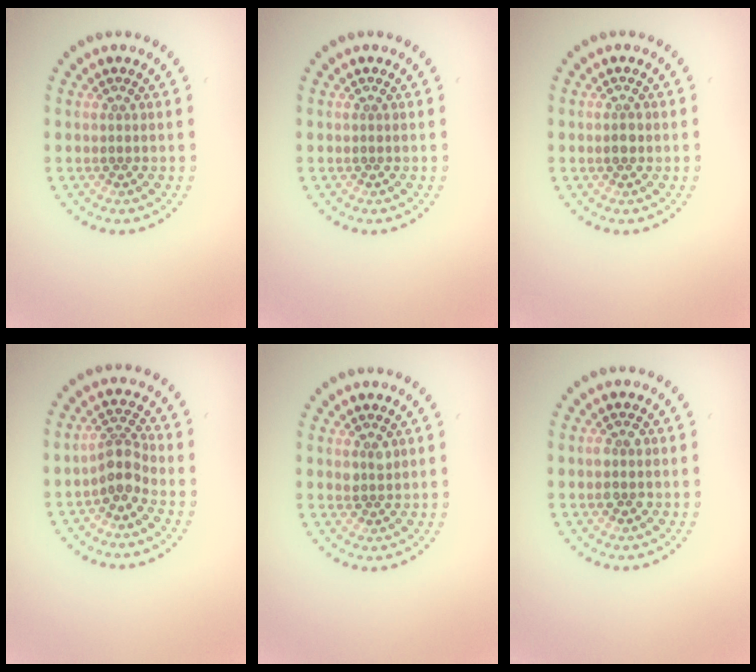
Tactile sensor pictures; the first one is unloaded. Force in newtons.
{"total": 0.0}
{"total": 1.1, "press": 1.1, "slide": 0.2}
{"total": 2.6, "press": 2.0, "slide": 1.6}
{"total": 1.1, "press": 1.1, "slide": 0.4}
{"total": 1.5, "press": 1.5, "slide": 0.2}